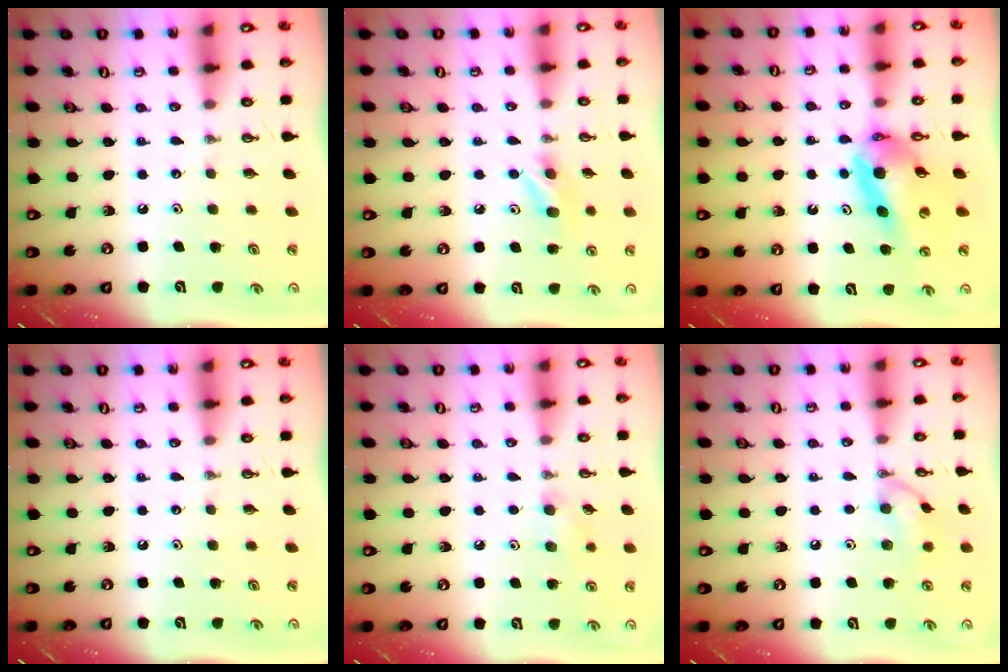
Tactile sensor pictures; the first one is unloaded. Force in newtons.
{"total": 8.6, "press": 8.2, "slide": 2.4}
{"total": 11.1, "press": 11.0, "slide": 1.4}
{"total": 0.0}
{"total": 7.1, "press": 6.9, "slide": 1.7}
{"total": 9.4, "press": 9.3, "slide": 1.5}